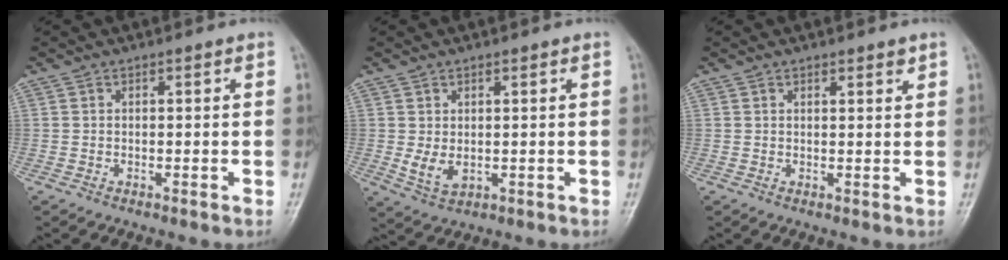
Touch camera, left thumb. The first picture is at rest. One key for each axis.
{"total": 4.3, "fx": 0.4, "fy": 2.6, "fz": 3.4, "tx": -0.058, "ty": -0.011, "tz": 0.017}
{"total": 1.7, "fx": 1.2, "fy": 0.5, "fz": 1.0, "tx": -0.007, "ty": -0.006, "tz": 0.016}